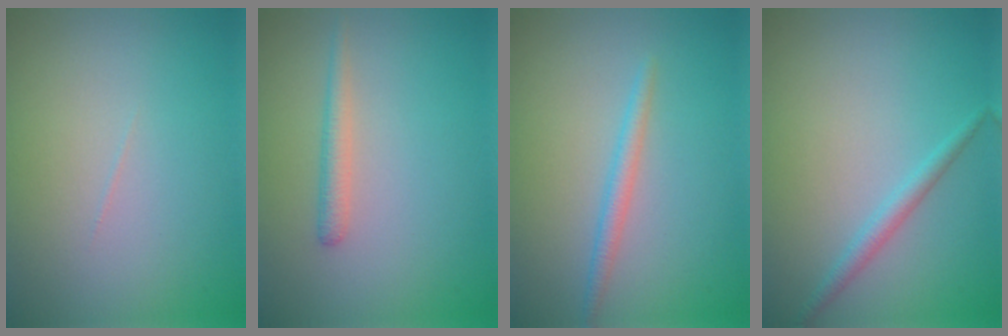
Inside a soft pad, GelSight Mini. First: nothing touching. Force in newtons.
{"total": 1.5, "press": 1.5, "slide": 0.1}
{"total": 1.6, "press": 1.6, "slide": 0.0}
{"total": 1.6, "press": 1.6, "slide": 0.1}